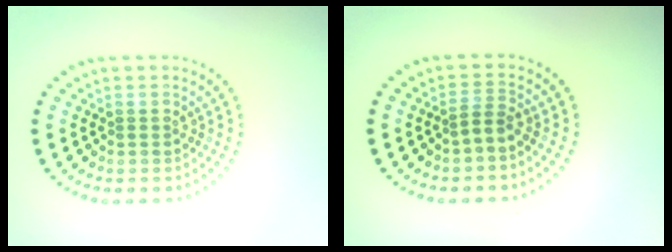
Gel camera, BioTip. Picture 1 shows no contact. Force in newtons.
{"total": 1.5, "press": 1.0, "slide": 1.2}